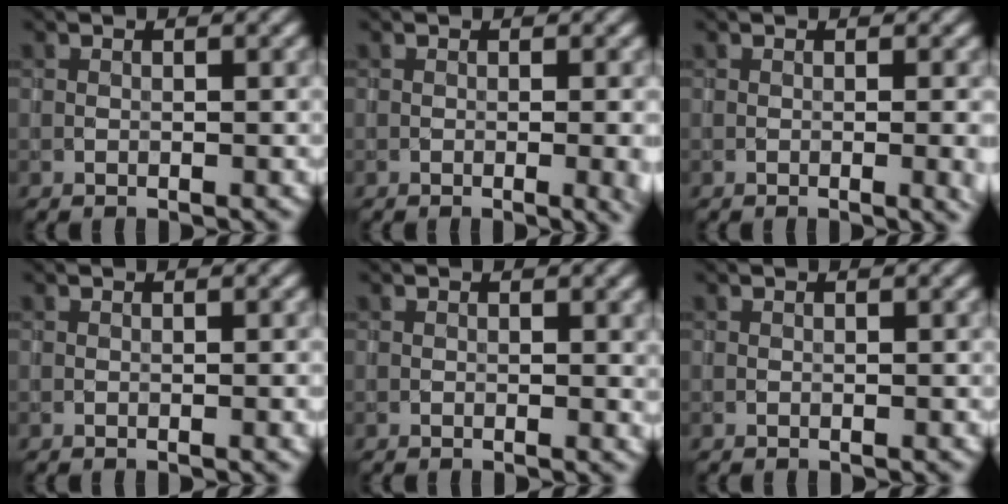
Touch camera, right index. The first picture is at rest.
{"total": 3.0, "force": [-1.0, 0.9, 2.7], "torque": [-0.036, -0.007, -0.005]}
{"total": 2.6, "force": [-0.7, 0.8, 2.4], "torque": [-0.032, -0.007, -0.002]}
{"total": 0.9, "force": [-0.2, 0.3, 0.8], "torque": [-0.011, -0.003, -0.001]}
{"total": 0.8, "force": [0.1, 0.5, 0.7], "torque": [-0.010, -0.005, 0.003]}
{"total": 0.0}